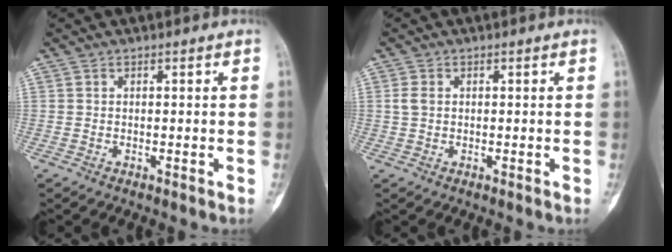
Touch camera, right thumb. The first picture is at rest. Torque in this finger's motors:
{"motor_torque": [0.26, 0.36, 0.09, -0.13, 0.00]}